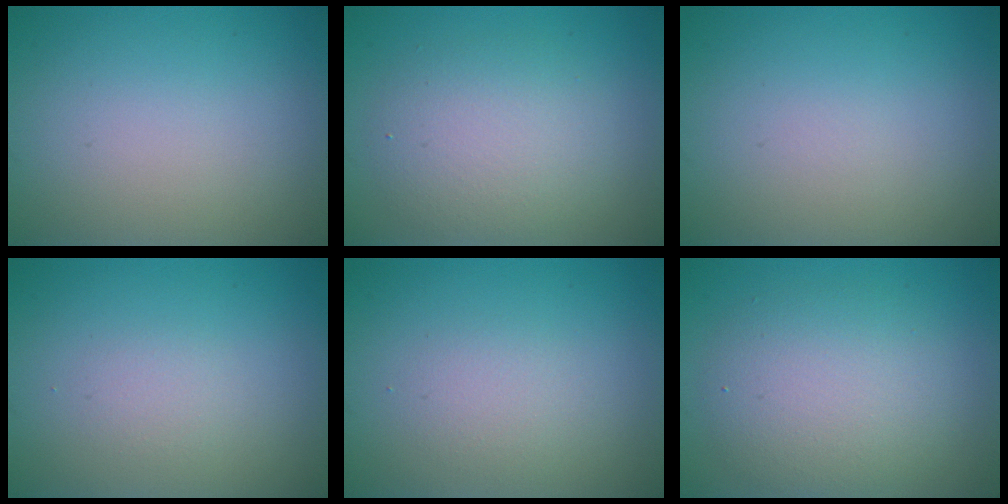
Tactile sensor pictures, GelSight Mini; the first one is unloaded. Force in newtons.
{"total": 4.5, "press": 4.5, "slide": 0.5}
{"total": 0.0}
{"total": 1.1, "press": 1.1, "slide": 0.0}
{"total": 1.7, "press": 1.7, "slide": 0.1}
{"total": 5.2, "press": 5.2, "slide": 0.1}